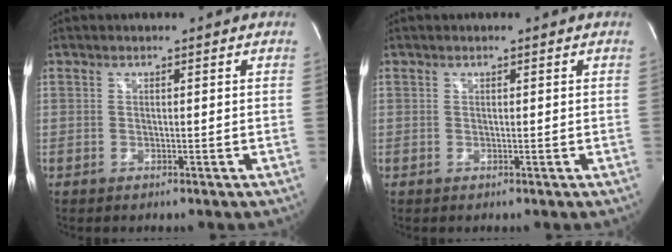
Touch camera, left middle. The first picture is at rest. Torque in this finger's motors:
{"motor_torque": [-0.20, -0.02, -0.04, 0.01]}